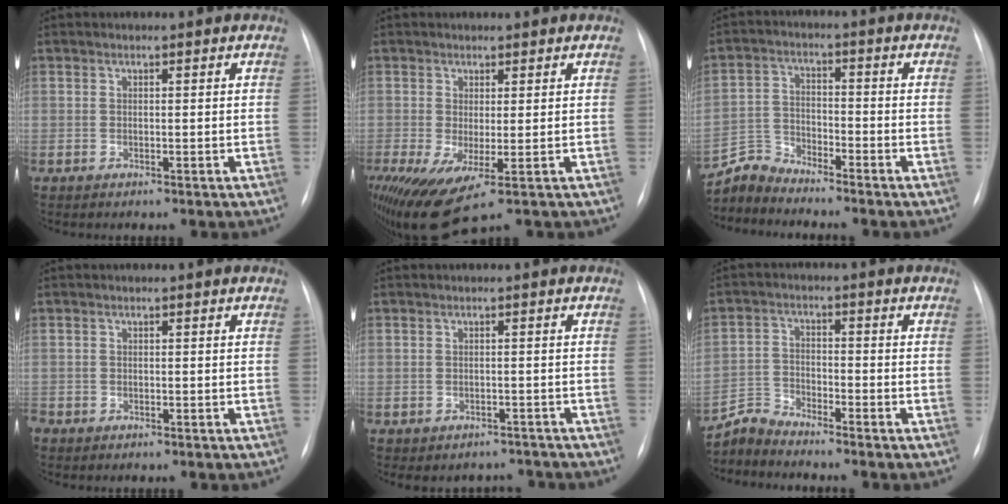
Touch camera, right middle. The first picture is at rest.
{"total": 6.9, "force": [-2.4, 1.5, 6.3], "torque": [-0.114, -0.021, -0.032]}
{"total": 5.2, "force": [-5.1, 0.0, -0.9], "torque": [0.014, -0.001, -0.100]}
{"total": 1.4, "force": [-0.8, 1.1, 0.4], "torque": [-0.007, 0.003, -0.011]}
{"total": 3.7, "force": [-3.1, 2.1, -0.1], "torque": [0.005, 0.021, -0.036]}
{"total": 4.4, "force": [-4.3, -0.2, -0.7], "torque": [0.010, -0.010, -0.086]}